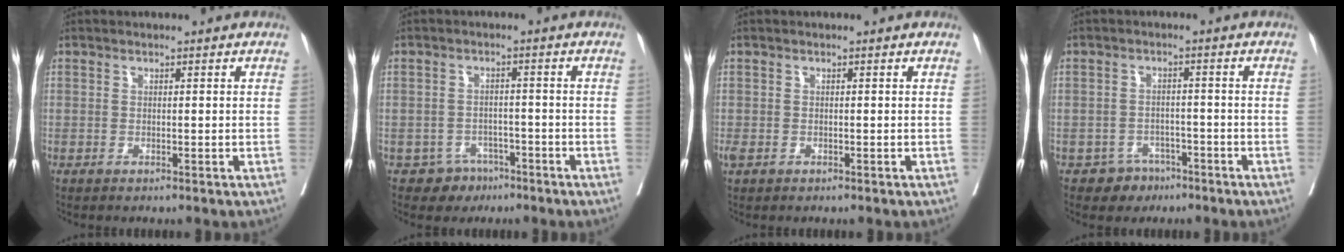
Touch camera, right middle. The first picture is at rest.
{"total": 3.8, "force": [-2.5, 2.9, 0.1], "torque": [0.002, 0.012, -0.031]}
{"total": 1.1, "force": [-0.4, 0.8, 0.6], "torque": [-0.017, 0.000, -0.005]}
{"total": 3.6, "force": [-2.3, 2.7, 0.1], "torque": [0.000, 0.012, -0.030]}